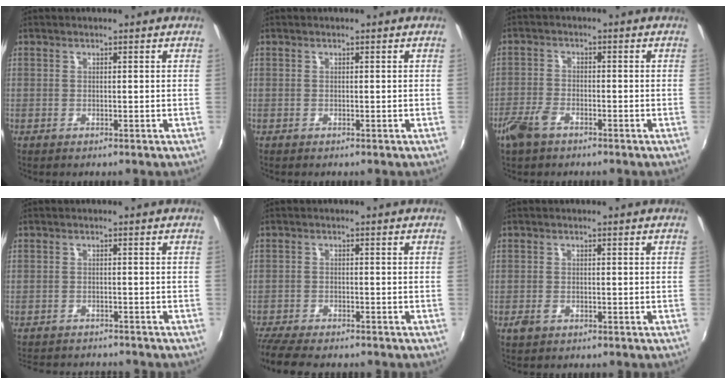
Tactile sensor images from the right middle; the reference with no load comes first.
{"total": 0.0}
{"total": 5.5, "force": [-3.7, 2.6, 3.0], "torque": [-0.079, -0.005, -0.075]}
{"total": 8.1, "force": [-7.5, 1.9, 2.5], "torque": [-0.063, -0.013, -0.110]}
{"total": 8.4, "force": [-7.4, 1.5, 3.6], "torque": [-0.096, -0.033, -0.128]}
{"total": 2.0, "force": [-1.2, 1.3, 1.0], "torque": [-0.021, -0.004, -0.022]}